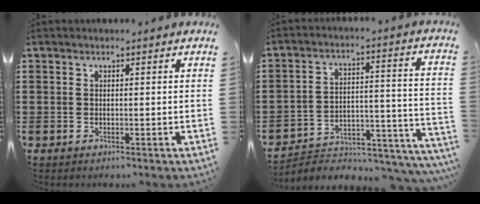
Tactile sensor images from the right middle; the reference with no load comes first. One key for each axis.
{"total": 3.1, "fx": -2.8, "fy": 1.2, "fz": 0.5, "tx": -0.018, "ty": -0.005, "tz": -0.063}